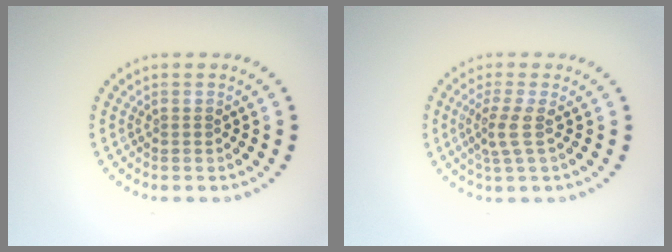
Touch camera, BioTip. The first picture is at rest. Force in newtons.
{"total": 2.3, "press": 1.6, "slide": 1.6}